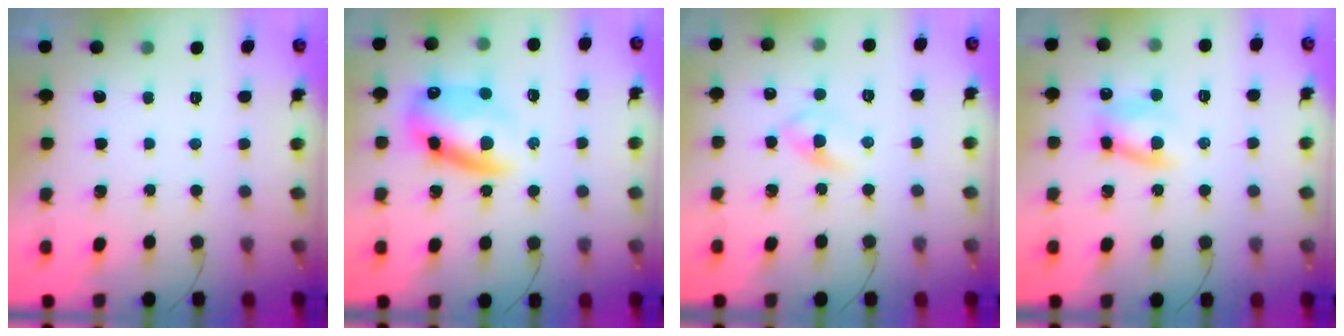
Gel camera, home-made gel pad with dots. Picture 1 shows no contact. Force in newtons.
{"total": 14.0, "press": 13.5, "slide": 3.8}
{"total": 4.0, "press": 3.8, "slide": 1.2}
{"total": 7.8, "press": 7.7, "slide": 1.3}